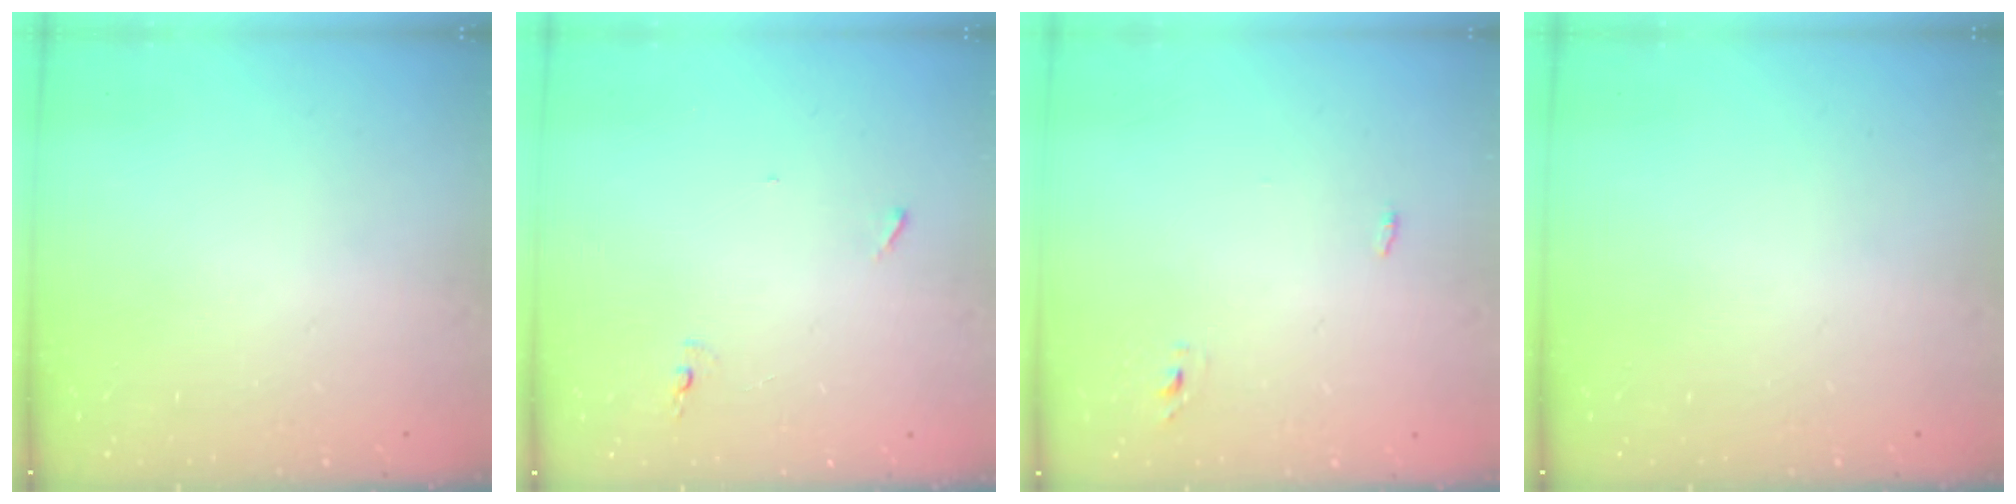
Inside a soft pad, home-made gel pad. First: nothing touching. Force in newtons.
{"total": 4.7, "press": 4.5, "slide": 1.4}
{"total": 2.7, "press": 2.6, "slide": 0.8}
{"total": 0.0}